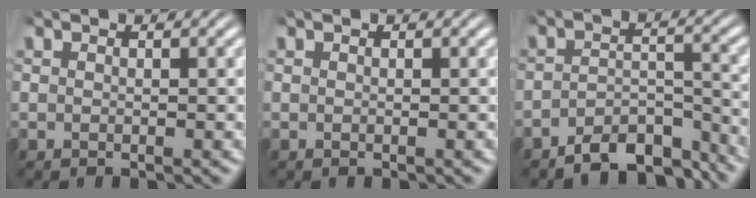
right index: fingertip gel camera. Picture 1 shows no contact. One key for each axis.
{"total": 0.0}
{"total": 7.7, "fx": -7.0, "fy": 2.4, "fz": 2.3, "tx": -0.024, "ty": -0.016, "tz": -0.108}